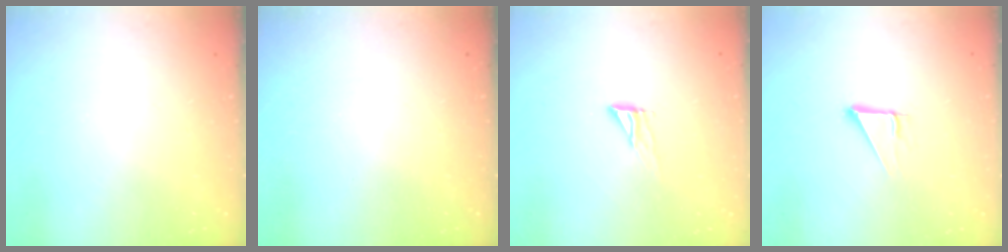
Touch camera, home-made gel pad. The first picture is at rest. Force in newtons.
{"total": 0.0}
{"total": 6.3, "press": 6.3, "slide": 0.6}
{"total": 3.3, "press": 3.3, "slide": 0.2}